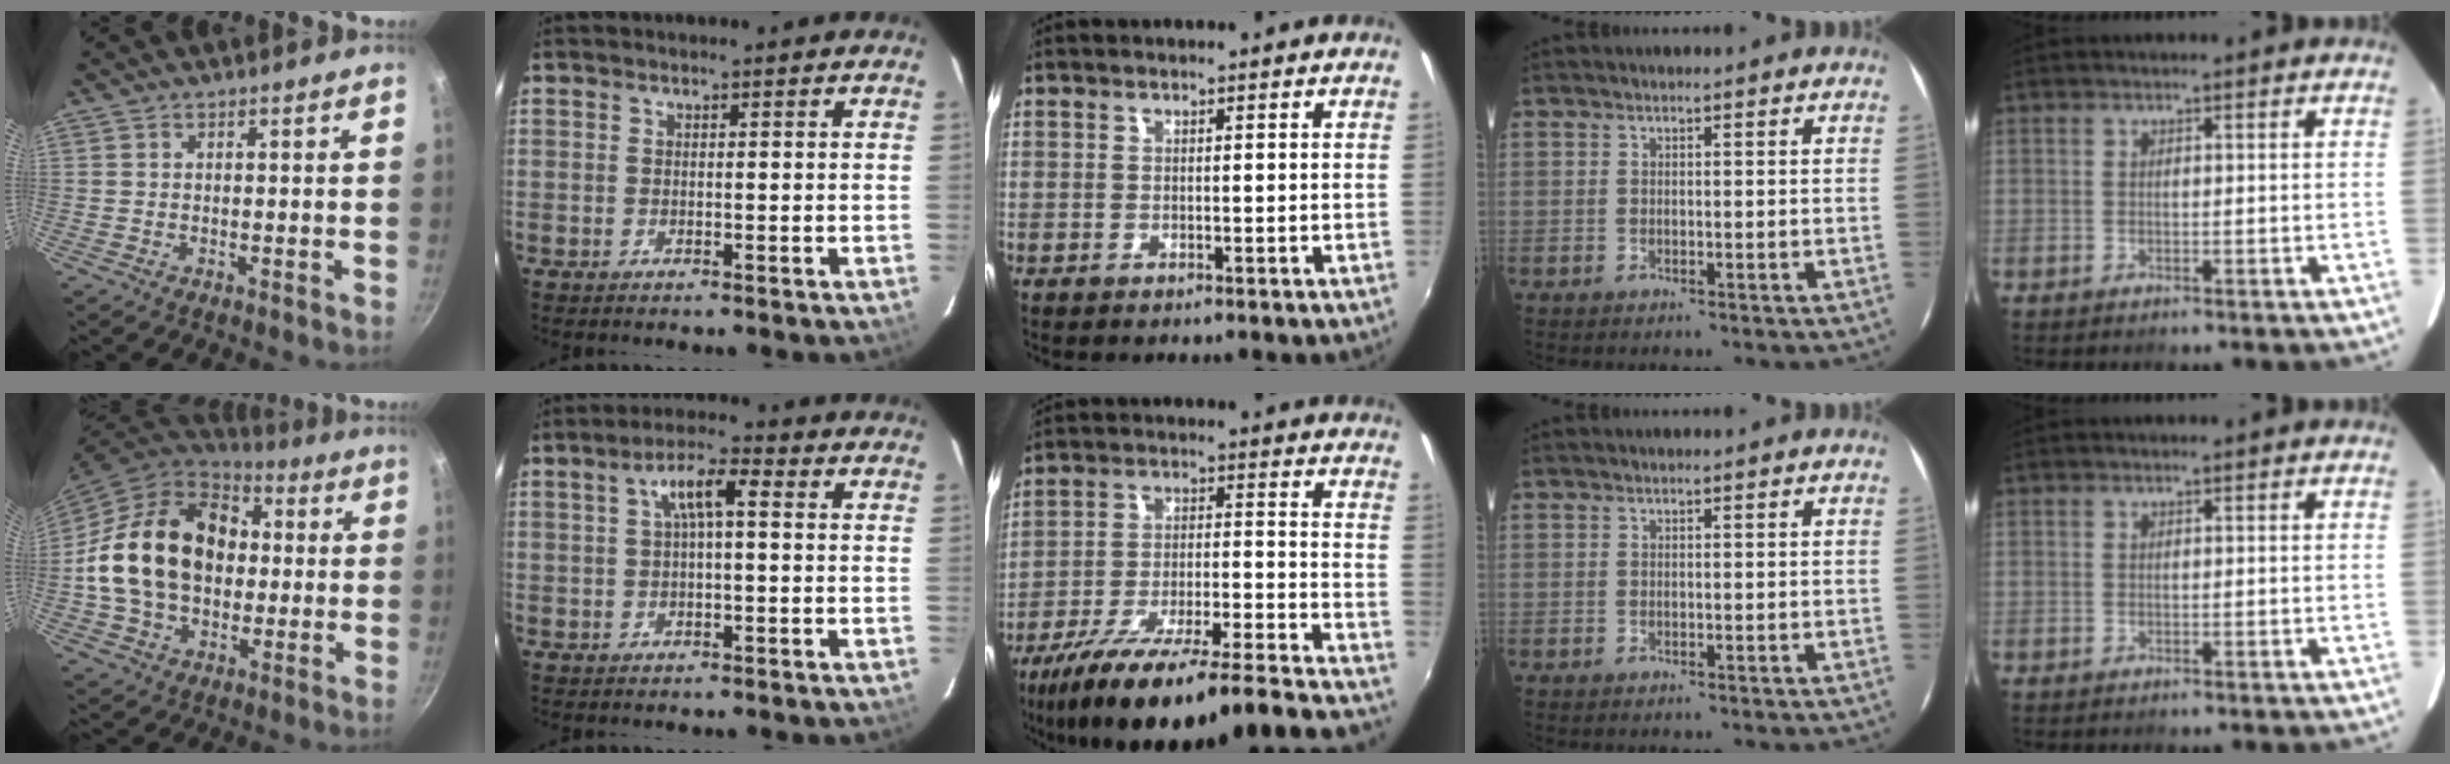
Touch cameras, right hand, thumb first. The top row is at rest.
{"thumb": {"total": 21.9, "force": [1.2, 16.2, 14.6], "torque": [-0.232, 0.037, 0.018]}, "index": {"total": 5.6, "force": [0.9, 1.6, 5.3], "torque": [-0.101, 0.018, 0.020]}, "middle": {"total": 30.5, "force": [-26.8, 1.1, 14.6], "torque": [-0.227, -0.075, -0.396]}}